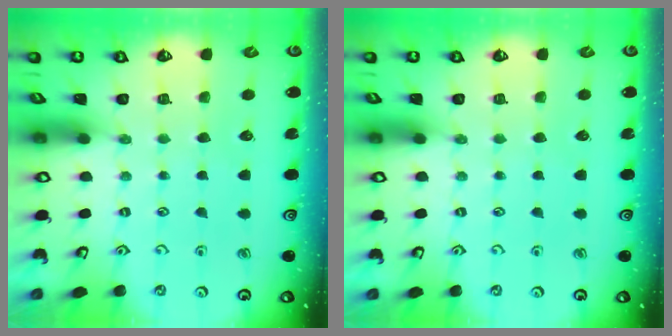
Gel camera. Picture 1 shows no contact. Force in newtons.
{"total": 0.0}